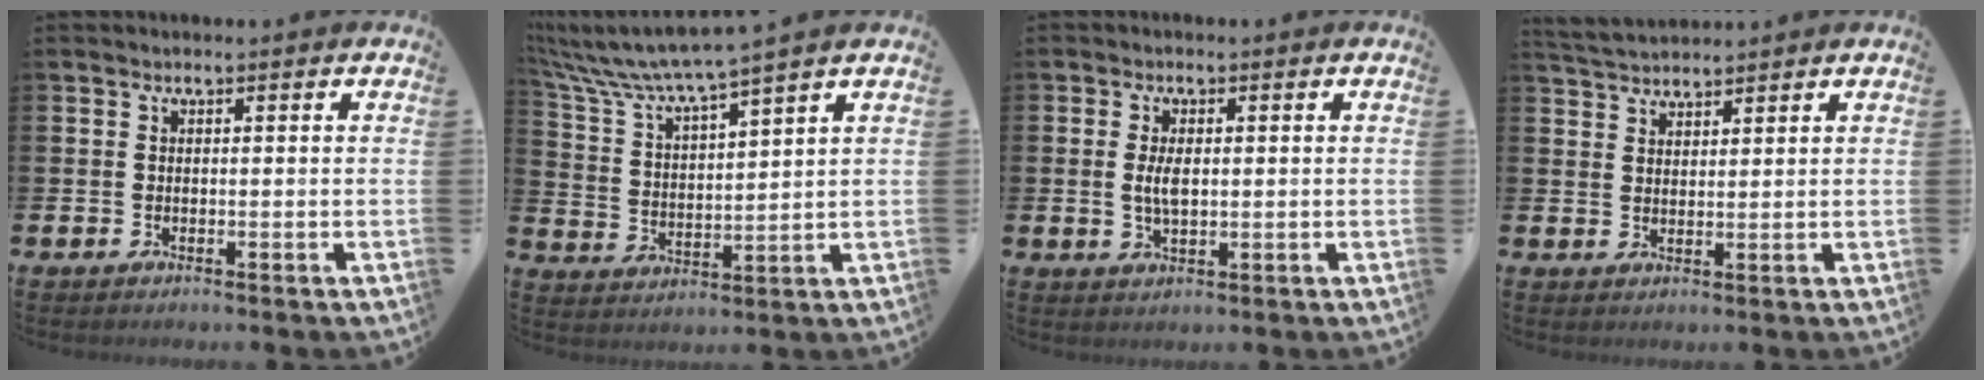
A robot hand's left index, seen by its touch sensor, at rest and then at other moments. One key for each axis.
{"total": 6.3, "fx": 5.8, "fy": -0.1, "fz": 2.4, "tx": -0.077, "ty": -0.040, "tz": 0.095}
{"total": 3.3, "fx": 0.3, "fy": 1.5, "fz": 2.9, "tx": -0.050, "ty": 0.002, "tz": 0.002}
{"total": 3.3, "fx": 3.2, "fy": 0.5, "fz": 0.3, "tx": -0.012, "ty": -0.012, "tz": 0.060}